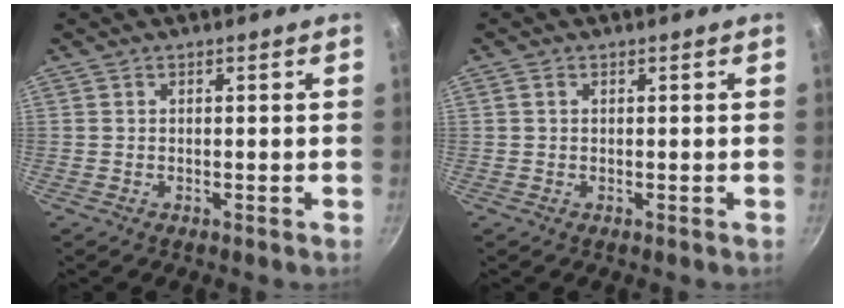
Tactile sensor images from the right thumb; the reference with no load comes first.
{"total": 0.8, "force": [0.2, 0.6, 0.4], "torque": [-0.008, 0.003, 0.004]}